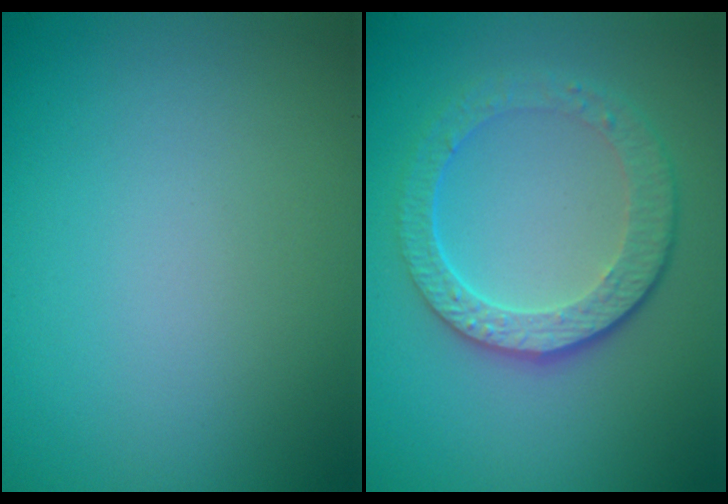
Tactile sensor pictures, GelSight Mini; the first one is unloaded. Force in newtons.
{"total": 4.8, "press": 3.4, "slide": 3.3}